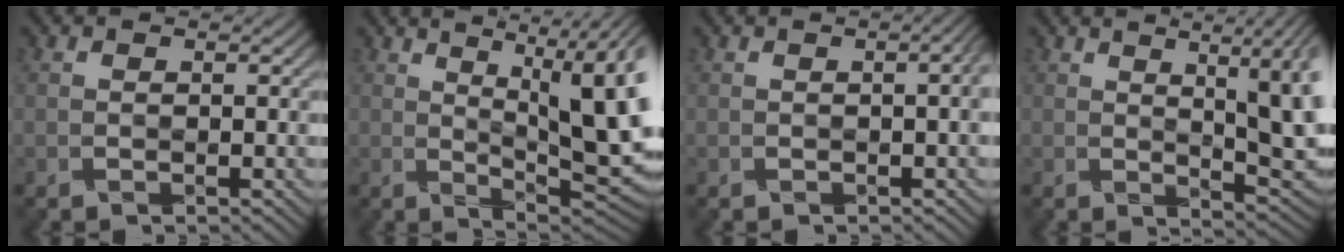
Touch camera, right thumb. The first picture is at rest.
{"total": 16.1, "force": [3.8, 5.7, 14.6], "torque": [-0.189, 0.040, 0.071]}
{"total": 2.6, "force": [0.0, 0.5, 2.6], "torque": [-0.031, 0.010, -0.001]}
{"total": 11.5, "force": [2.7, 3.7, 10.6], "torque": [-0.123, 0.026, 0.040]}